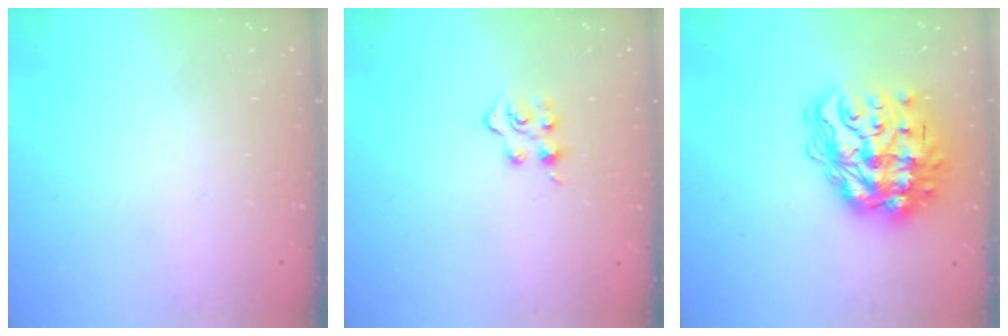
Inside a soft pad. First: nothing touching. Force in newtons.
{"total": 3.9, "press": 3.9, "slide": 0.5}
{"total": 21.1, "press": 21.0, "slide": 2.0}